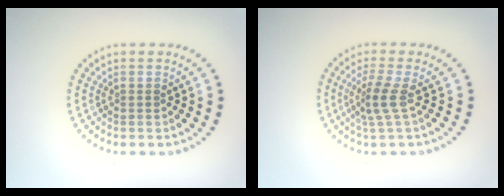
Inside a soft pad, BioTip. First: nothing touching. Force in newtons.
{"total": 2.2, "press": 1.7, "slide": 1.5}